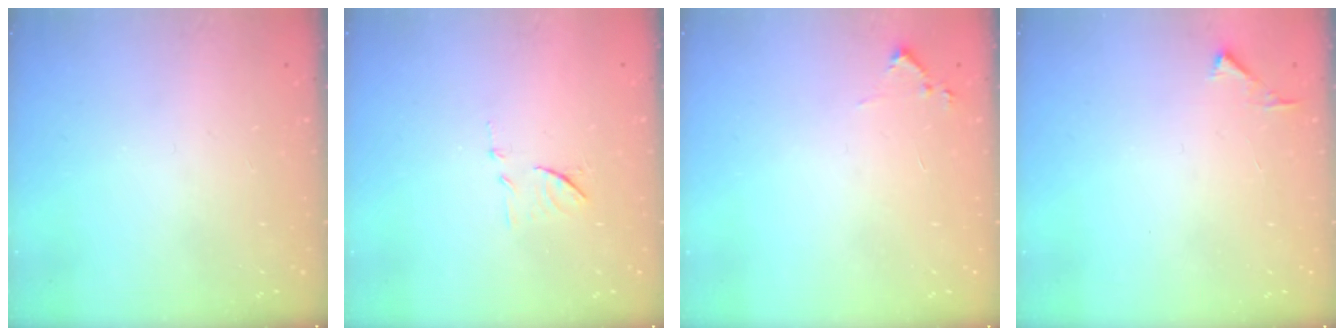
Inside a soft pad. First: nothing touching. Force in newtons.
{"total": 8.1, "press": 8.0, "slide": 0.7}
{"total": 5.7, "press": 5.7, "slide": 0.6}
{"total": 2.8, "press": 2.8, "slide": 0.3}